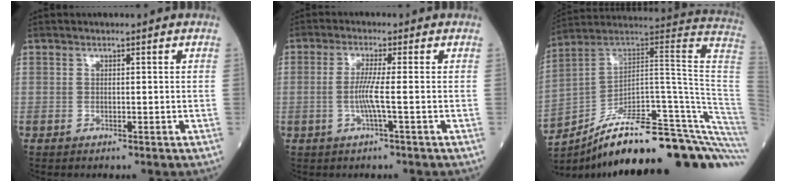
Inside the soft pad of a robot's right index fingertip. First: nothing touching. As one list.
[{"total": 3.6, "force": [-0.6, -0.6, 3.5], "torque": [-0.077, -0.003, -0.010]}, {"total": 30.9, "force": [-22.5, 4.3, 20.8], "torque": [-0.178, 0.026, -0.314]}]